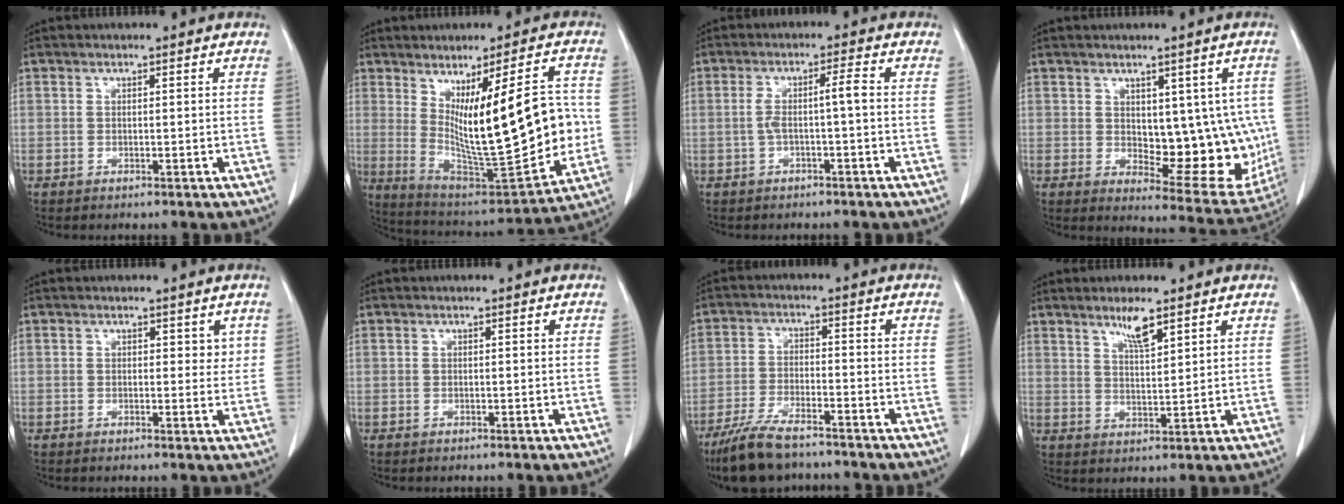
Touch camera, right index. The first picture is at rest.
{"total": 19.8, "force": [1.1, 4.0, 19.3], "torque": [-0.304, -0.015, 0.036]}
{"total": 3.8, "force": [-0.4, -0.1, 3.8], "torque": [-0.075, 0.015, -0.002]}
{"total": 12.5, "force": [0.8, 6.3, 10.8], "torque": [-0.113, -0.003, 0.030]}
{"total": 2.2, "force": [1.3, 1.3, 1.2], "torque": [-0.002, -0.007, 0.017]}
{"total": 0.0}
{"total": 9.4, "force": [-7.6, 2.3, 5.1], "torque": [-0.101, -0.024, -0.135]}
{"total": 4.6, "force": [3.4, 0.4, 3.2], "torque": [-0.057, -0.005, 0.062]}